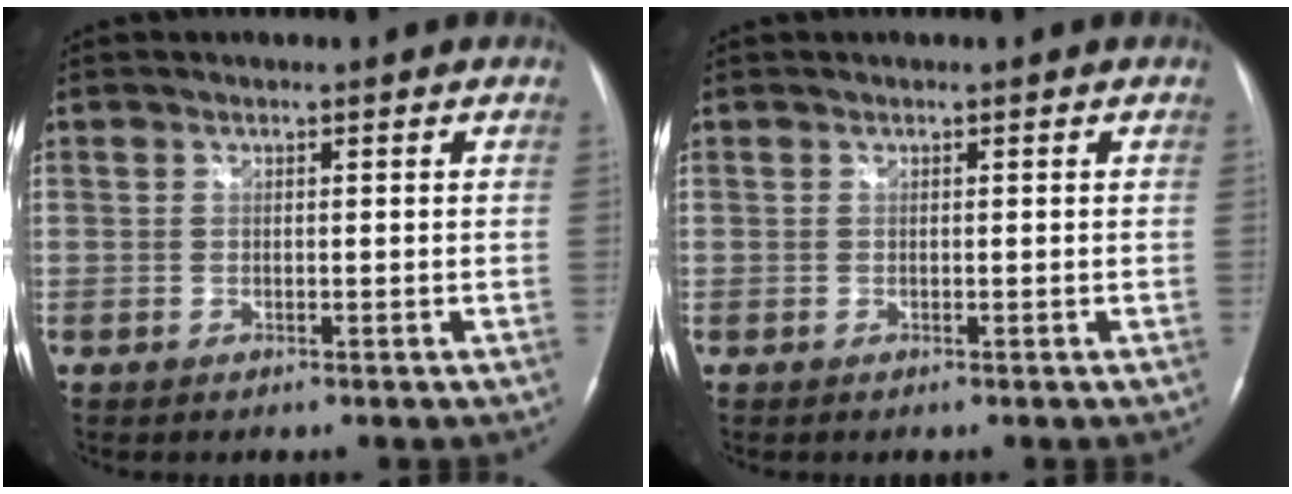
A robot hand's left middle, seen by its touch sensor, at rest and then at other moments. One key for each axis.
{"total": 0.0}